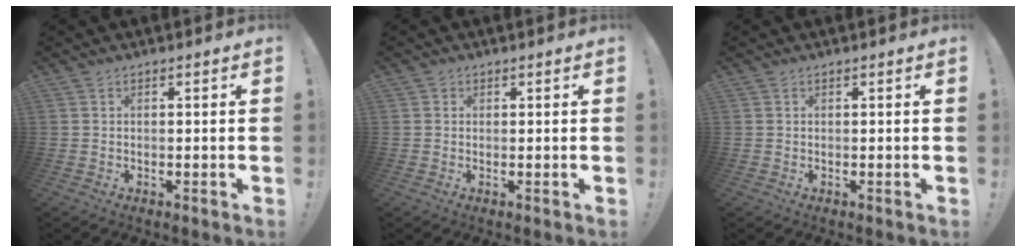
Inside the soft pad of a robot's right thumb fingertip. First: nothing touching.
{"total": 0.7, "force": [0.3, 0.7, 0.0], "torque": [0.008, -0.001, 0.003]}
{"total": 0.0}